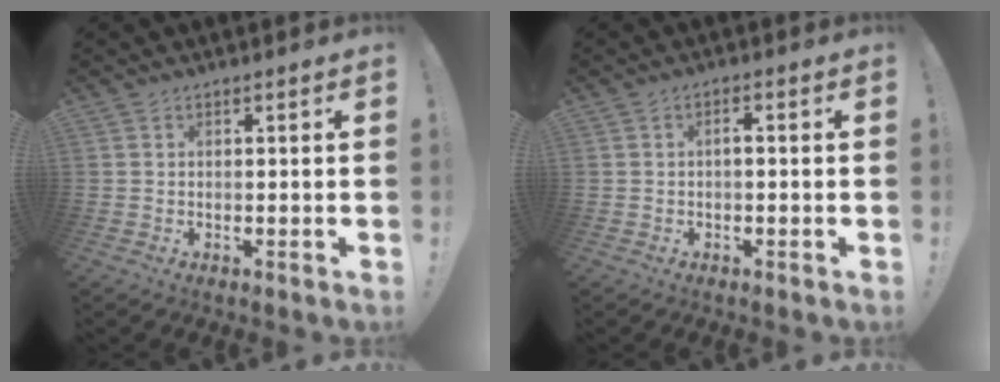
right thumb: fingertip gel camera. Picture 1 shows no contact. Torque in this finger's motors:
{"motor_torque": [-0.16, 0.03, -0.11, 0.07, 0.06]}